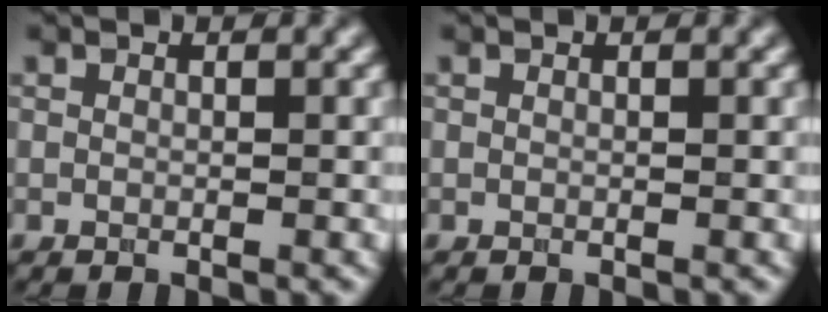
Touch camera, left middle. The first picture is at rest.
{"total": 0.0}